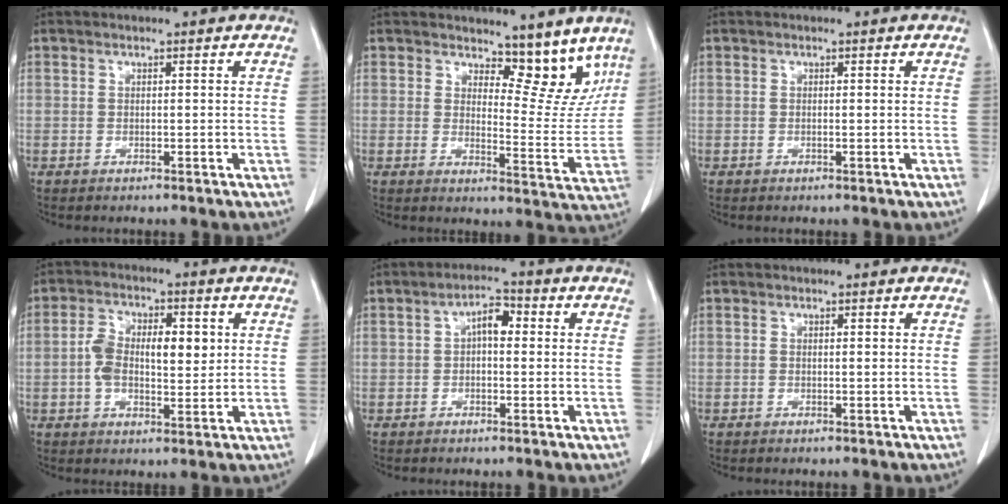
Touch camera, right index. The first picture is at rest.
{"total": 8.8, "force": [7.3, 3.5, 3.4], "torque": [-0.024, -0.026, 0.089]}
{"total": 0.0}
{"total": 9.0, "force": [1.0, 4.1, 7.9], "torque": [-0.147, 0.021, 0.018]}
{"total": 4.0, "force": [0.5, 1.8, 3.5], "torque": [-0.059, 0.018, 0.004]}
{"total": 0.0}